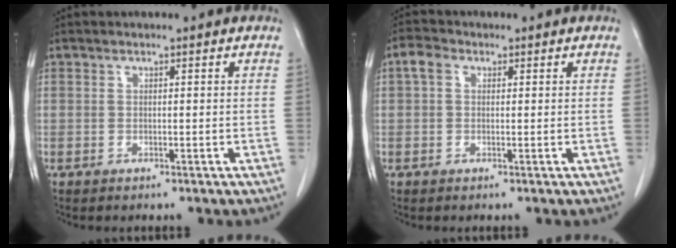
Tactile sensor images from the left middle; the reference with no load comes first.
{"total": 2.4, "force": [0.7, 1.7, 1.5], "torque": [-0.033, 0.018, 0.012]}